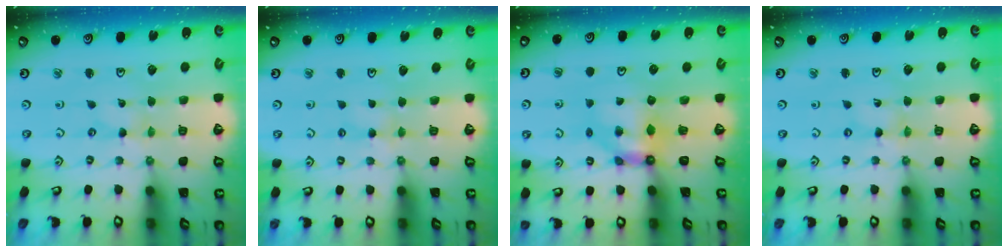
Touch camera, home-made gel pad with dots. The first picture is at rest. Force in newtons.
{"total": 3.1, "press": 3.1, "slide": 0.5}
{"total": 5.9, "press": 5.9, "slide": 0.4}
{"total": 0.0}